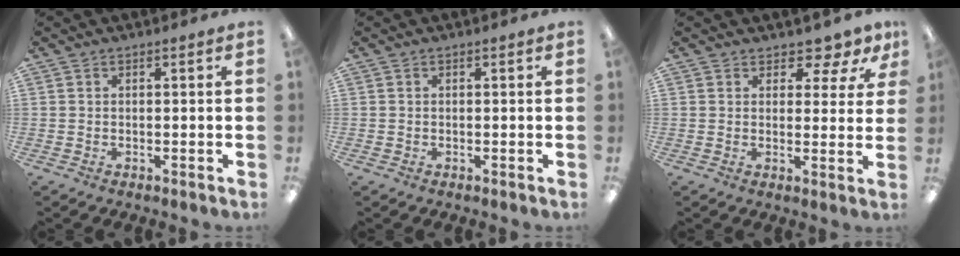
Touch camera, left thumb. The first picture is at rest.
{"total": 0.6, "force": [-0.1, 0.6, -0.1], "torque": [0.003, 0.005, -0.005]}
{"total": 4.9, "force": [3.8, 2.6, 1.6], "torque": [-0.015, -0.027, 0.063]}